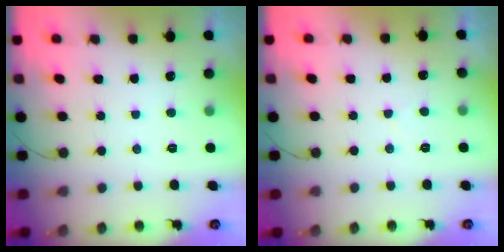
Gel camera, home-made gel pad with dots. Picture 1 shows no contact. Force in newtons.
{"total": 1.5, "press": 1.5, "slide": 0.4}